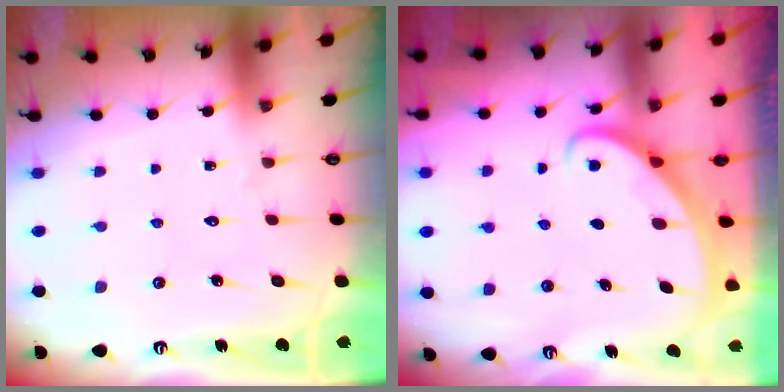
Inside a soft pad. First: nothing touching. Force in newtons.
{"total": 2.8, "press": 2.8, "slide": 0.2}